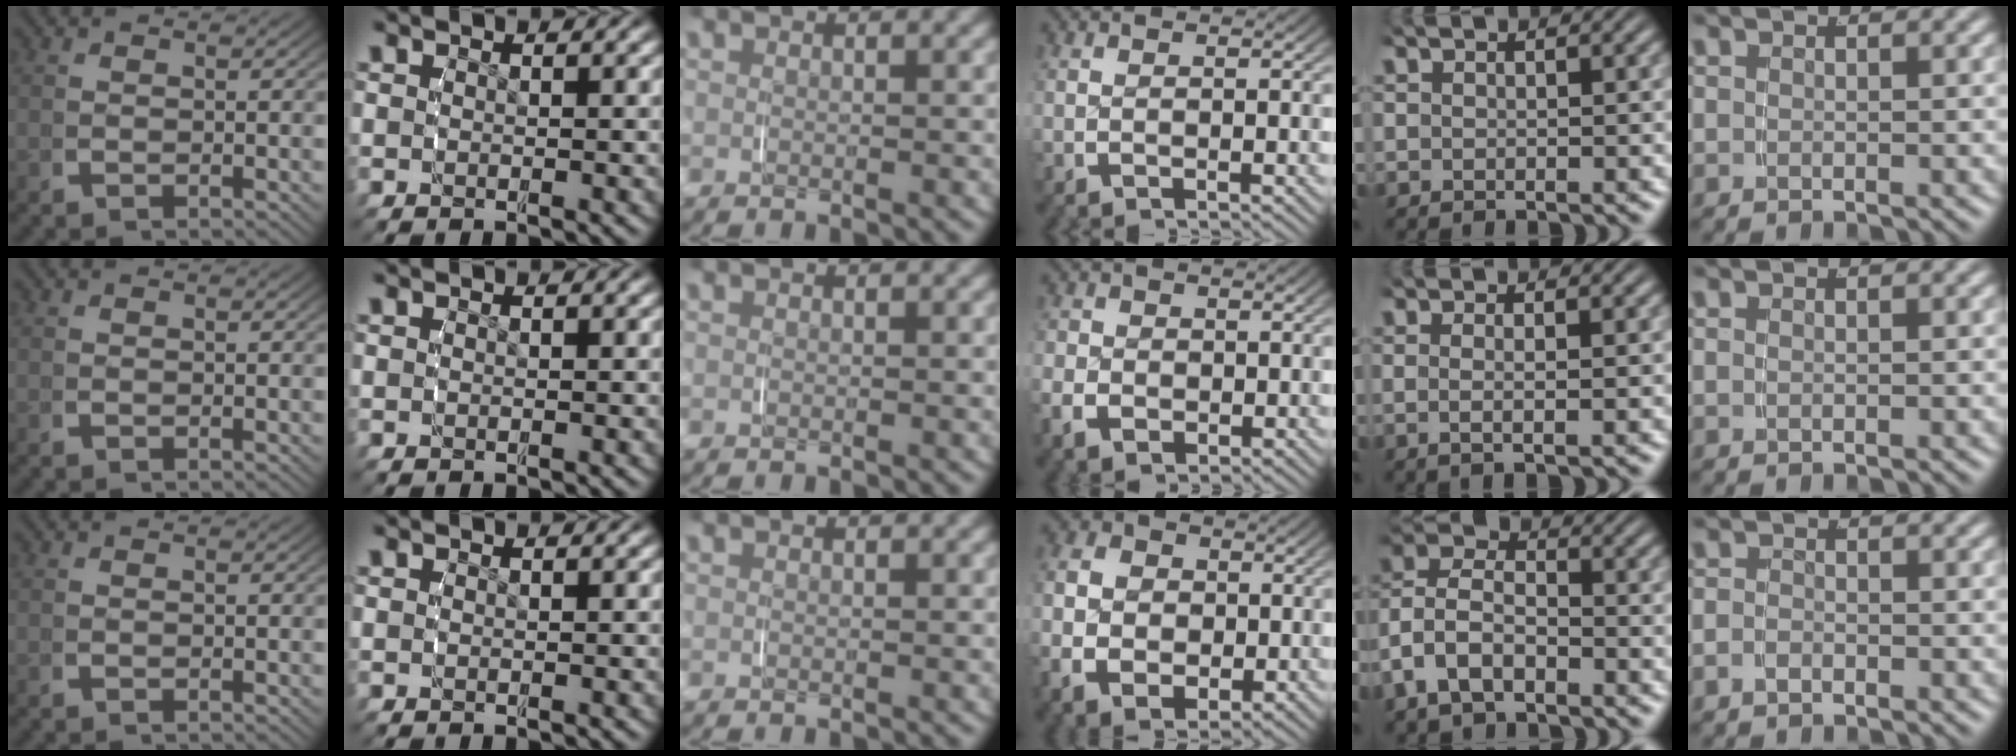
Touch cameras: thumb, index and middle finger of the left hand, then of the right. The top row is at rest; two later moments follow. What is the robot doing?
{"motion": "grasp_and_lifting", "object": "scarf"}